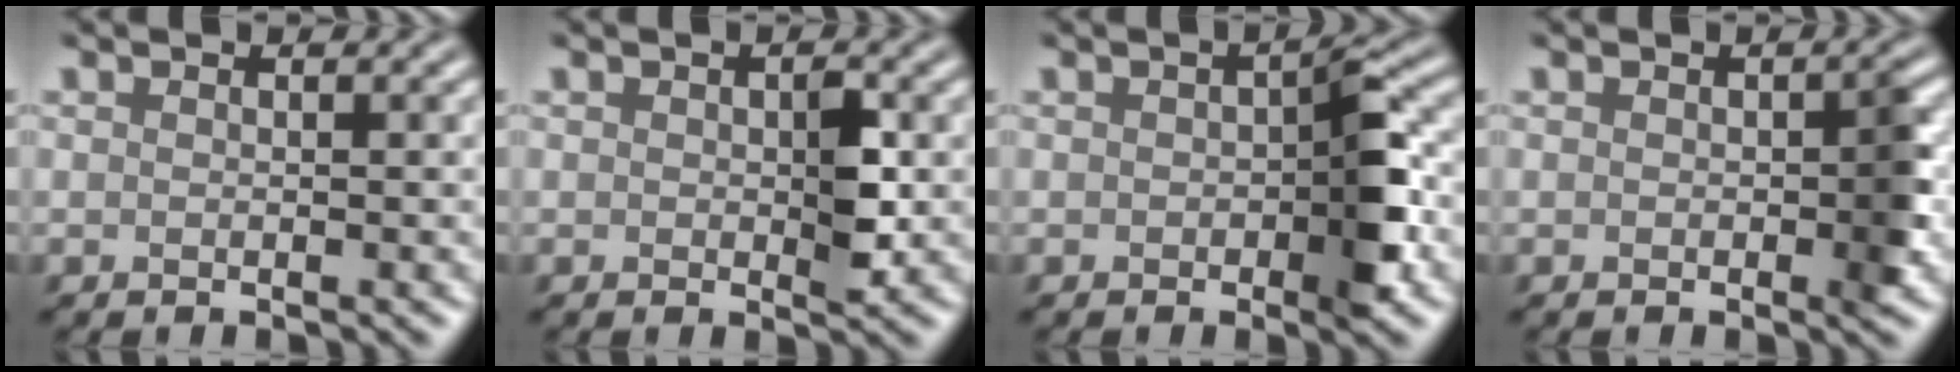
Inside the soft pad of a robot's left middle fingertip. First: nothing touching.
{"total": 2.4, "force": [0.0, 1.1, 2.1], "torque": [-0.031, -0.003, 0.002]}
{"total": 4.2, "force": [-0.6, 1.6, 3.8], "torque": [-0.051, 0.005, -0.010]}
{"total": 2.3, "force": [-0.3, 0.8, 2.1], "torque": [-0.024, -0.001, -0.004]}